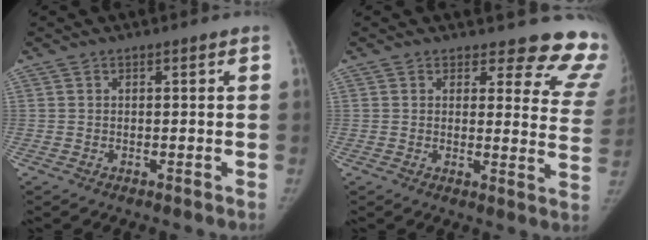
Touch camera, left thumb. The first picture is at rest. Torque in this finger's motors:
{"motor_torque": [0.17, -0.06, 0.60, -0.31, 0.01]}